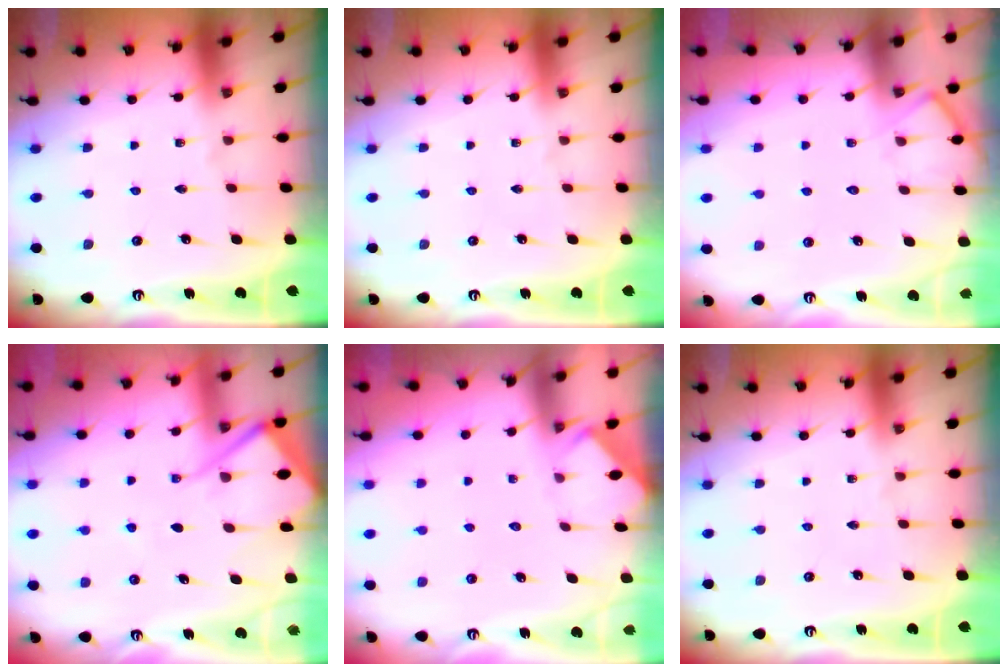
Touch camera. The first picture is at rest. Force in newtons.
{"total": 0.0}
{"total": 7.5, "press": 7.4, "slide": 0.7}
{"total": 8.4, "press": 8.3, "slide": 1.1}
{"total": 2.7, "press": 2.6, "slide": 0.4}
{"total": 0.0}